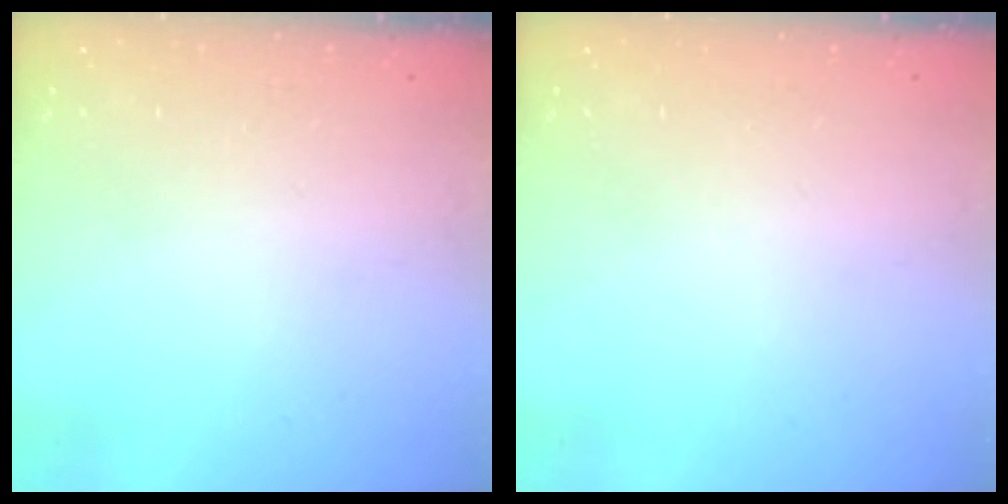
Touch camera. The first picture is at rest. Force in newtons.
{"total": 0.0}